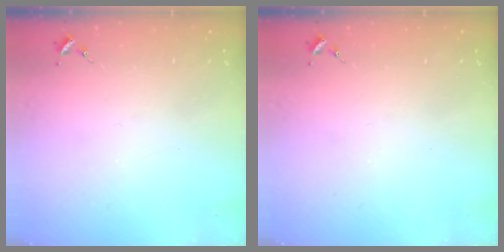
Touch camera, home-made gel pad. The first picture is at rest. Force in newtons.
{"total": 0.0}